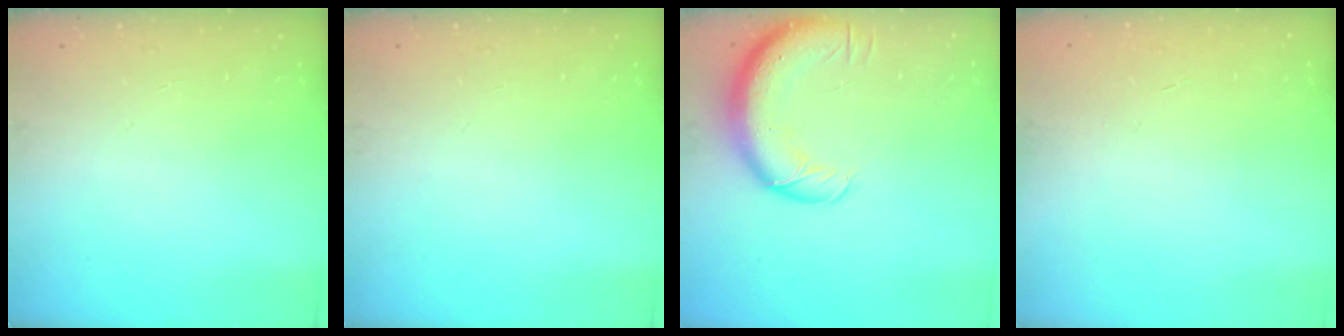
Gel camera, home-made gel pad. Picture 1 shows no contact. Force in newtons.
{"total": 0.0}
{"total": 14.5, "press": 14.1, "slide": 3.5}
{"total": 0.6, "press": 0.5, "slide": 0.2}